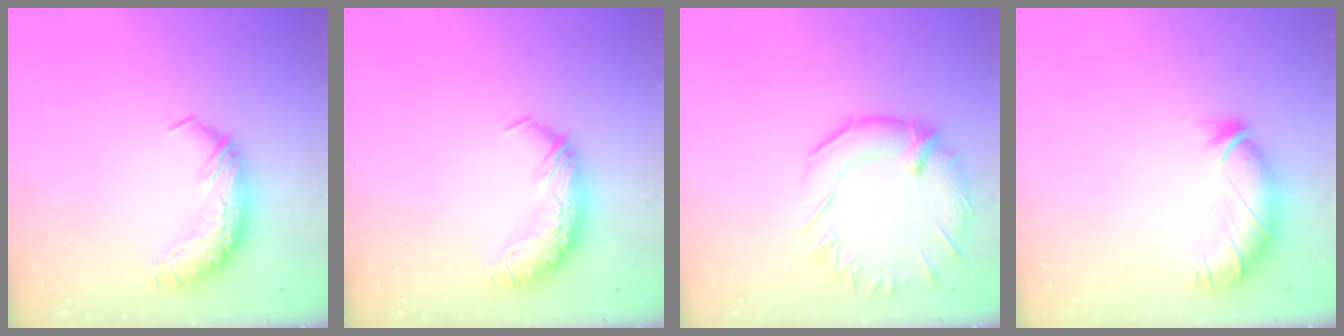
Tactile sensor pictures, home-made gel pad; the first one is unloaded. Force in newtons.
{"total": 0.0}
{"total": 2.6, "press": 2.1, "slide": 1.5}
{"total": 2.7, "press": 2.6, "slide": 0.9}